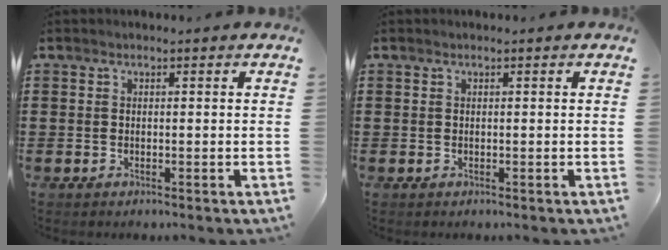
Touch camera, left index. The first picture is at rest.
{"total": 0.0}